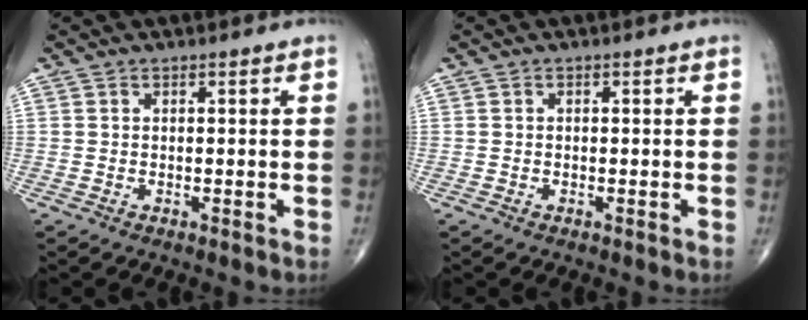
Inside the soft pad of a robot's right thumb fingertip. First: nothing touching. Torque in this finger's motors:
{"motor_torque": [-0.39, -0.35, -0.26, 0.00, -0.04]}